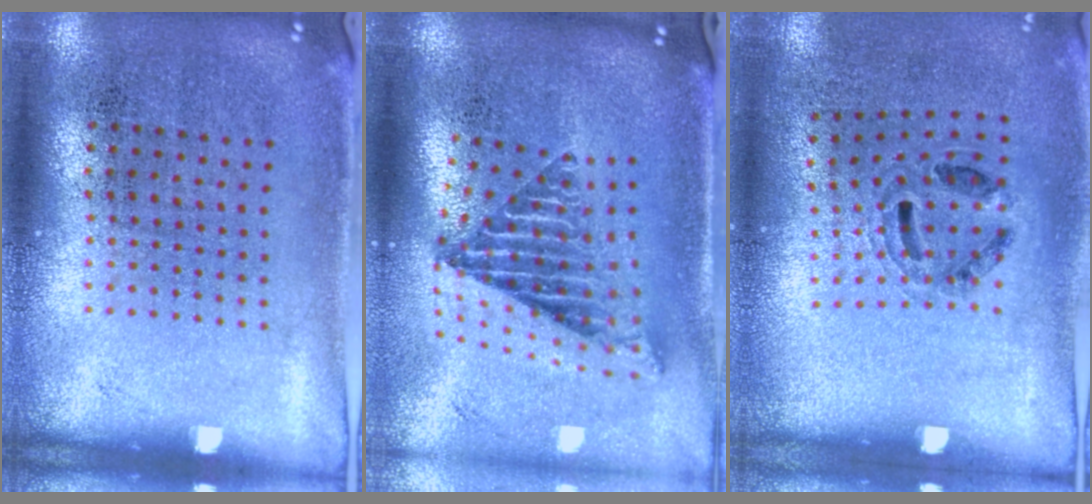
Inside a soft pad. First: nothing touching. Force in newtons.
{"total": 2.5, "press": 1.7, "slide": 1.9}
{"total": 1.0, "press": 0.8, "slide": 0.6}